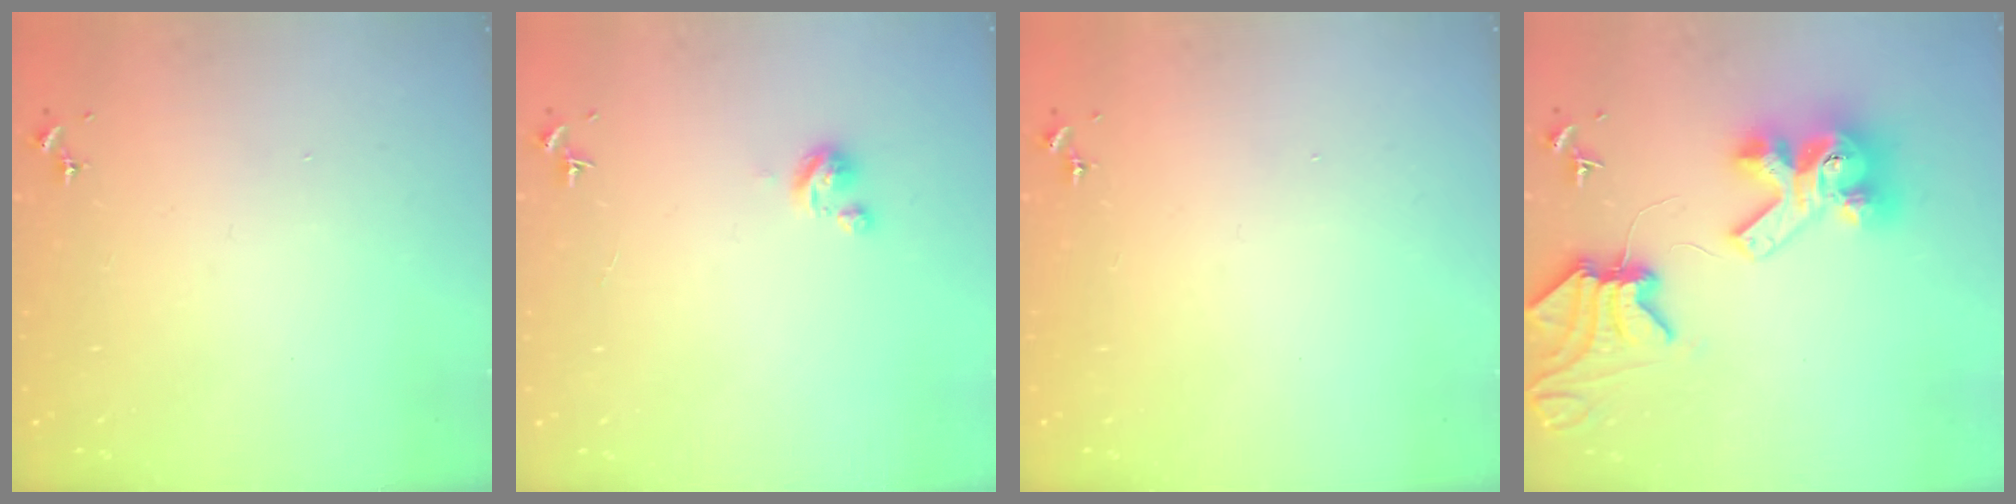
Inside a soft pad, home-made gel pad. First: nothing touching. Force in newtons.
{"total": 3.4, "press": 3.3, "slide": 0.3}
{"total": 0.0}
{"total": 11.7, "press": 11.6, "slide": 1.6}